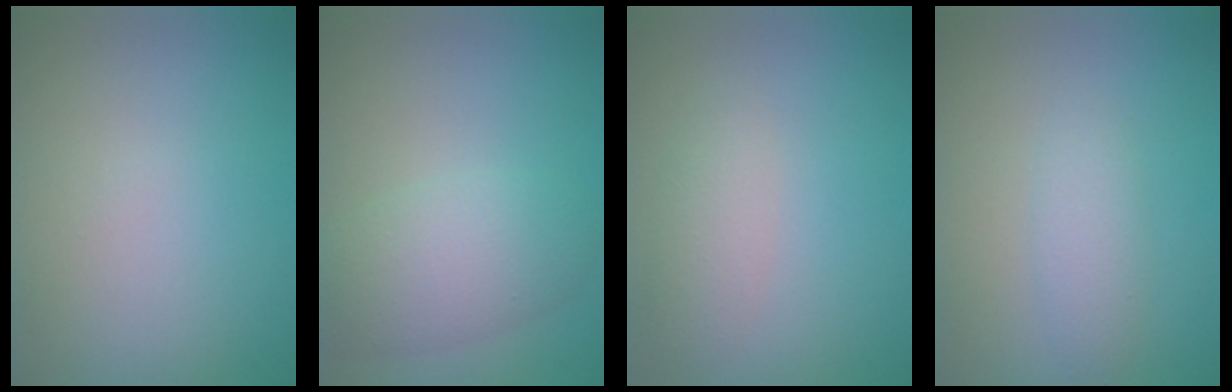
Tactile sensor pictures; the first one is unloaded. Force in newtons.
{"total": 4.5, "press": 4.5, "slide": 0.2}
{"total": 2.0, "press": 2.0, "slide": 0.1}
{"total": 1.8, "press": 1.8, "slide": 0.1}